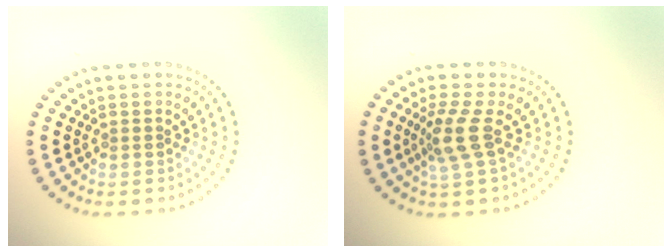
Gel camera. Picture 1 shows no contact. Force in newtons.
{"total": 2.7, "press": 2.1, "slide": 1.8}